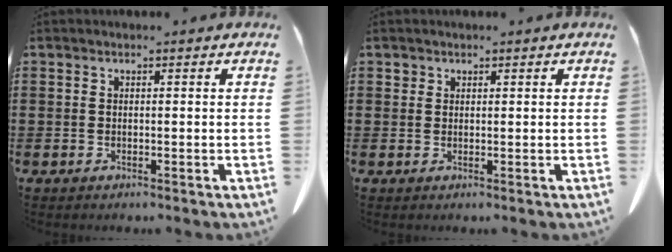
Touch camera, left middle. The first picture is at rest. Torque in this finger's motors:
{"motor_torque": [0.28, -0.16, 0.03, -0.01]}